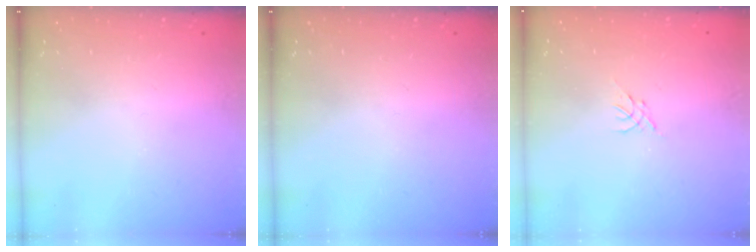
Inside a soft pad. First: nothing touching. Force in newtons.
{"total": 0.0}
{"total": 0.0}